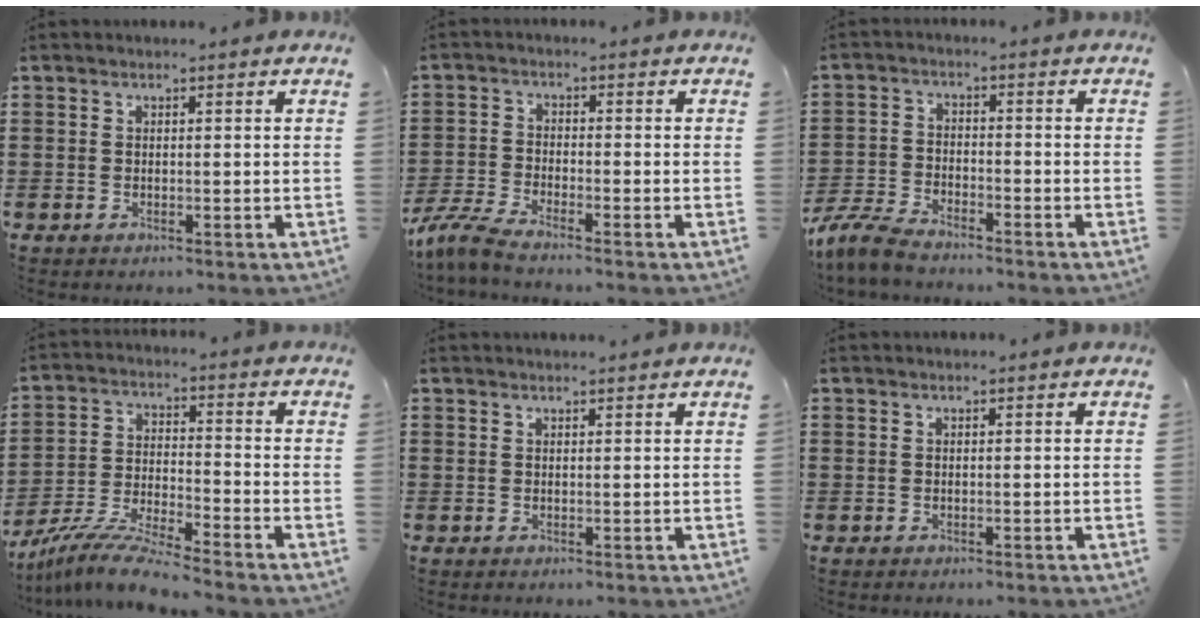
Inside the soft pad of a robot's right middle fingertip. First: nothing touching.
{"total": 4.2, "force": [-3.7, 0.0, 2.0], "torque": [-0.071, -0.020, -0.081]}
{"total": 5.4, "force": [-4.9, 1.0, 2.1], "torque": [-0.069, -0.008, -0.103]}
{"total": 8.4, "force": [-7.8, -0.3, 3.1], "torque": [-0.067, -0.003, -0.153]}
{"total": 0.5, "force": [0.5, -0.1, 0.1], "torque": [0.005, -0.005, 0.008]}
{"total": 0.0}